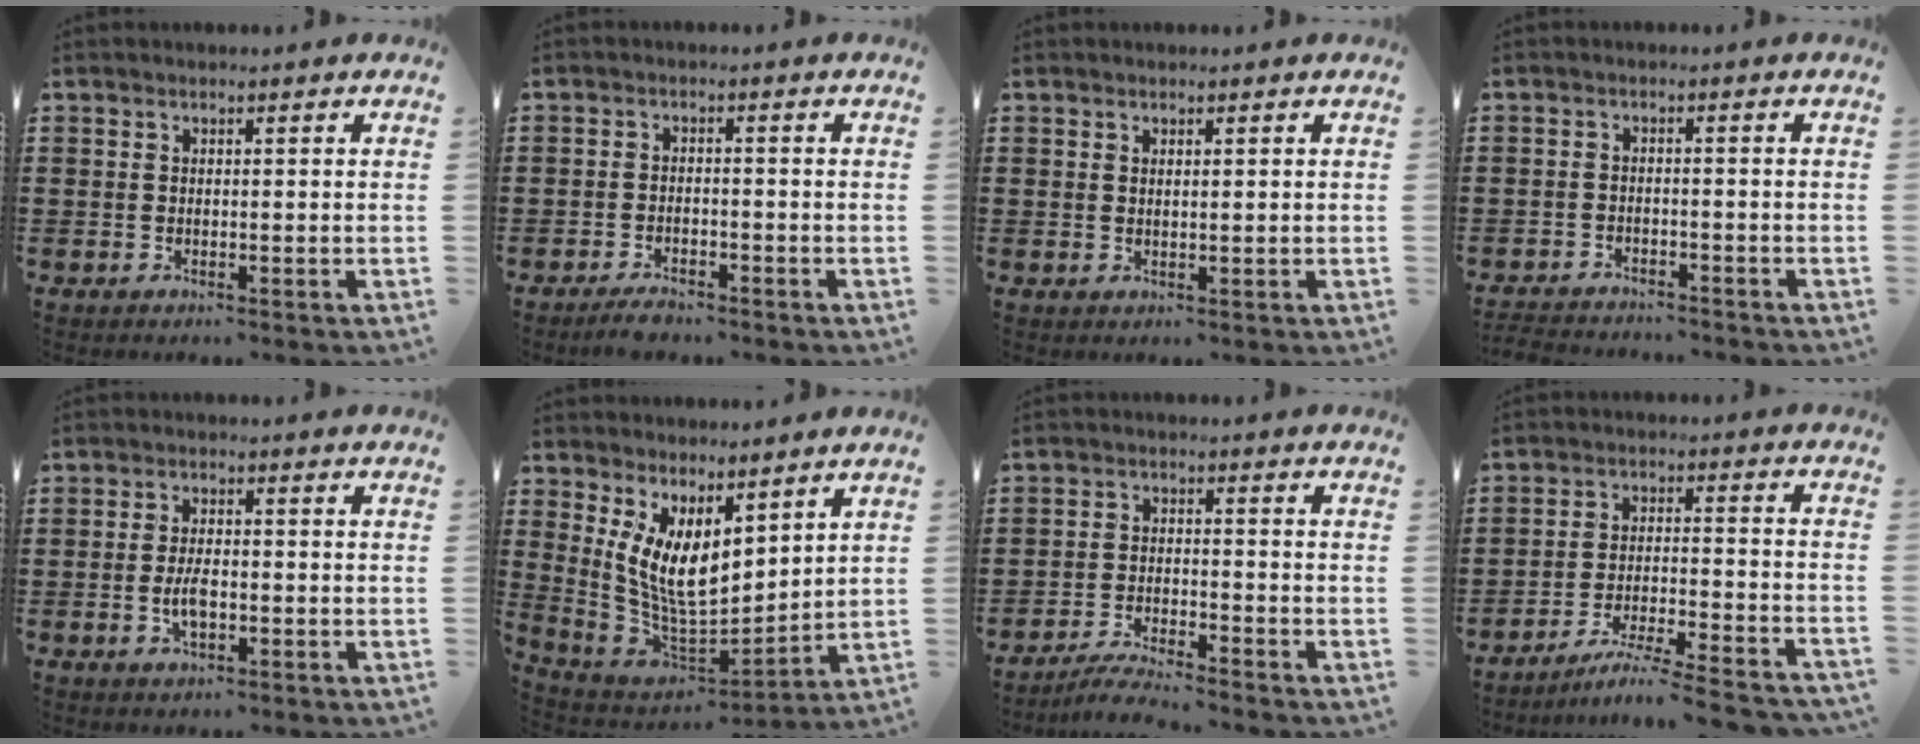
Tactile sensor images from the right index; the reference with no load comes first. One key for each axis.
{"total": 2.2, "fx": -2.0, "fy": 0.5, "fz": 0.7, "tx": -0.016, "ty": 0.004, "tz": -0.041}
{"total": 0.7, "fx": 0.4, "fy": 0.1, "fz": 0.5, "tx": -0.010, "ty": 0.001, "tz": 0.008}
{"total": 2.5, "fx": -2.5, "fy": 0.2, "fz": -0.1, "tx": -0.004, "ty": 0.000, "tz": -0.055}
{"total": 3.8, "fx": -0.9, "fy": 1.5, "fz": 3.3, "tx": -0.075, "ty": -0.002, "tz": -0.021}
{"total": 8.6, "fx": 4.0, "fy": 3.9, "fz": 6.5, "tx": -0.156, "ty": -0.027, "tz": 0.073}
{"total": 4.0, "fx": -3.8, "fy": -0.1, "fz": 1.1, "tx": -0.019, "ty": 0.001, "tz": -0.076}
{"total": 6.5, "fx": -5.9, "fy": -0.5, "fz": 2.6, "tx": -0.047, "ty": -0.012, "tz": -0.115}